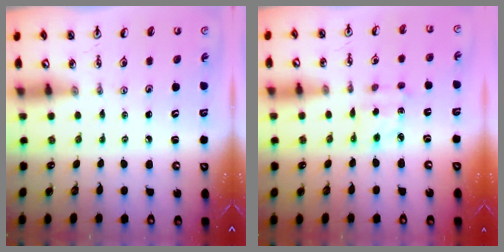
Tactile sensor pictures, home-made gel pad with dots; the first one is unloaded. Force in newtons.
{"total": 2.0, "press": 2.0, "slide": 0.2}